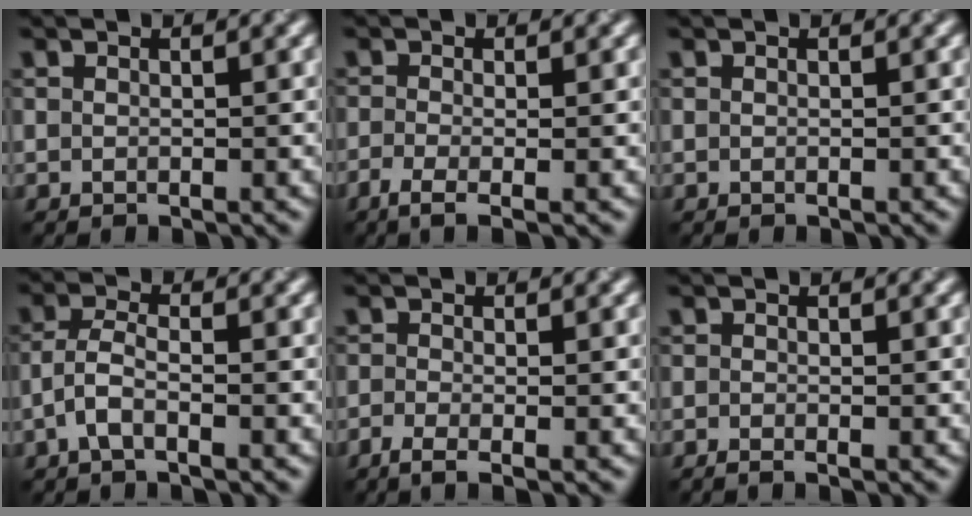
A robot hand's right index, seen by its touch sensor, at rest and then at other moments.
{"total": 2.4, "force": [-1.2, 0.6, 2.1], "torque": [-0.052, -0.005, -0.028]}
{"total": 0.0}
{"total": 2.4, "force": [-1.3, 0.6, 1.9], "torque": [-0.049, 0.010, -0.034]}
{"total": 2.1, "force": [-1.3, 0.4, 1.7], "torque": [-0.041, -0.003, -0.032]}
{"total": 0.8, "force": [-0.7, -0.1, 0.5], "torque": [-0.012, 0.001, -0.013]}